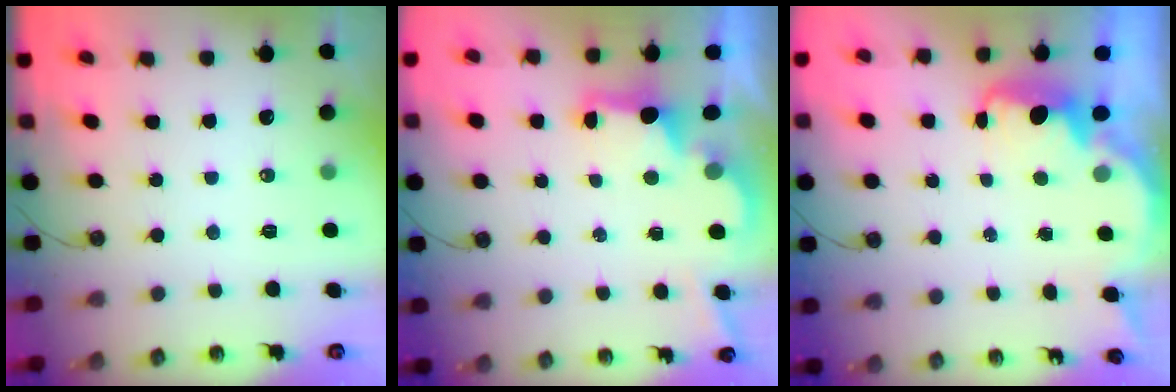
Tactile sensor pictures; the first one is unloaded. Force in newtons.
{"total": 2.5, "press": 2.4, "slide": 0.9}
{"total": 2.7, "press": 2.7, "slide": 0.4}